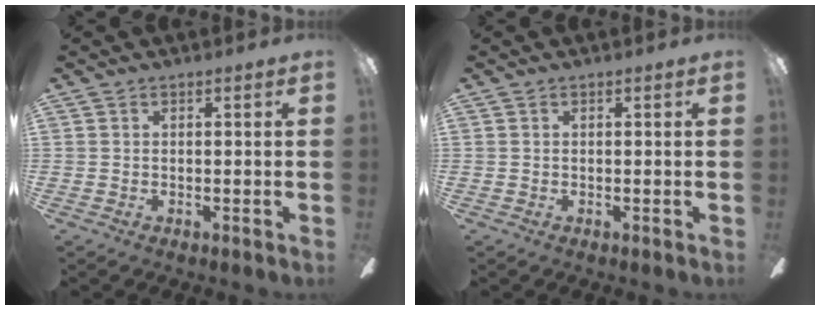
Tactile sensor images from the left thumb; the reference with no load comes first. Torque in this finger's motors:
{"motor_torque": [-0.02, -0.05, -0.06, 0.01, 0.00]}